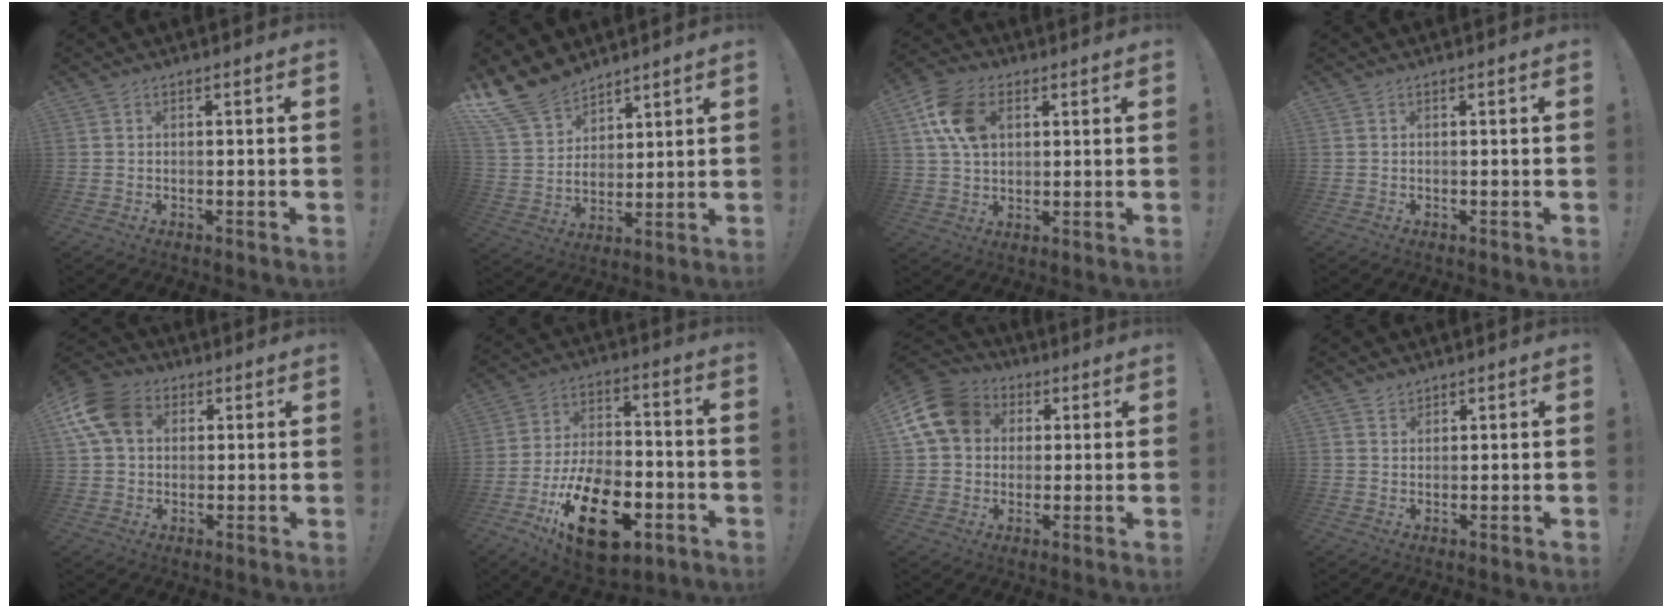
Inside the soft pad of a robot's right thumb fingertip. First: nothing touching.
{"total": 15.2, "force": [11.8, 8.2, 5.0], "torque": [-0.108, -0.078, 0.229]}
{"total": 12.7, "force": [4.4, 8.7, 8.1], "torque": [-0.143, 0.001, 0.084]}
{"total": 0.0}
{"total": 13.6, "force": [4.2, 10.0, 8.1], "torque": [-0.157, -0.004, 0.084]}
{"total": 22.5, "force": [-10.5, 12.3, 15.8], "torque": [-0.259, 0.073, -0.165]}
{"total": 15.1, "force": [4.5, 12.1, 7.8], "torque": [-0.130, -0.008, 0.090]}
{"total": 2.1, "force": [1.8, 1.0, 0.2], "torque": [0.007, -0.014, 0.034]}